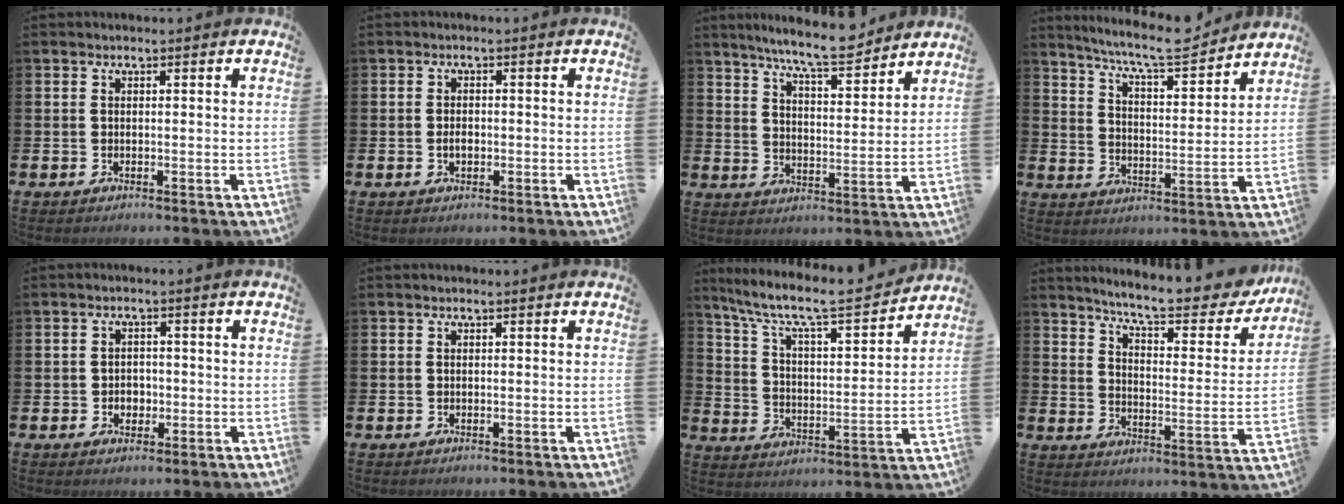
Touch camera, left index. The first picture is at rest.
{"total": 1.6, "force": [-0.3, 1.0, 1.2], "torque": [-0.012, 0.002, -0.010]}
{"total": 8.3, "force": [7.7, 0.3, 3.0], "torque": [-0.080, -0.040, 0.137]}
{"total": 8.3, "force": [7.7, 0.7, 3.1], "torque": [-0.082, -0.046, 0.134]}
{"total": 2.2, "force": [-0.5, 2.0, 1.0], "torque": [-0.010, 0.002, -0.016]}
{"total": 0.0}
{"total": 8.9, "force": [7.7, 1.7, 4.2], "torque": [-0.108, -0.057, 0.125]}
{"total": 8.1, "force": [7.4, 1.1, 3.1], "torque": [-0.079, -0.058, 0.120]}